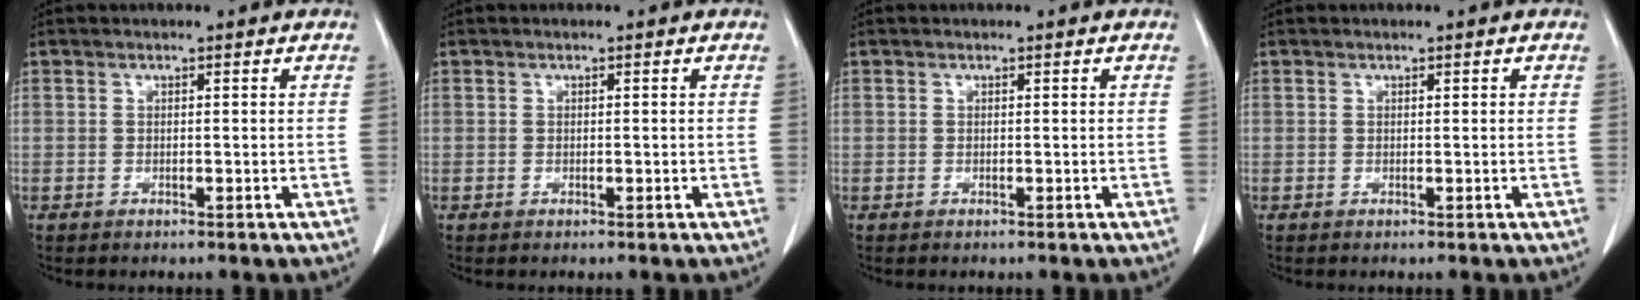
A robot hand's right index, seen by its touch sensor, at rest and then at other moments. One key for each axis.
{"total": 0.0}
{"total": 0.0}
{"total": 0.0}